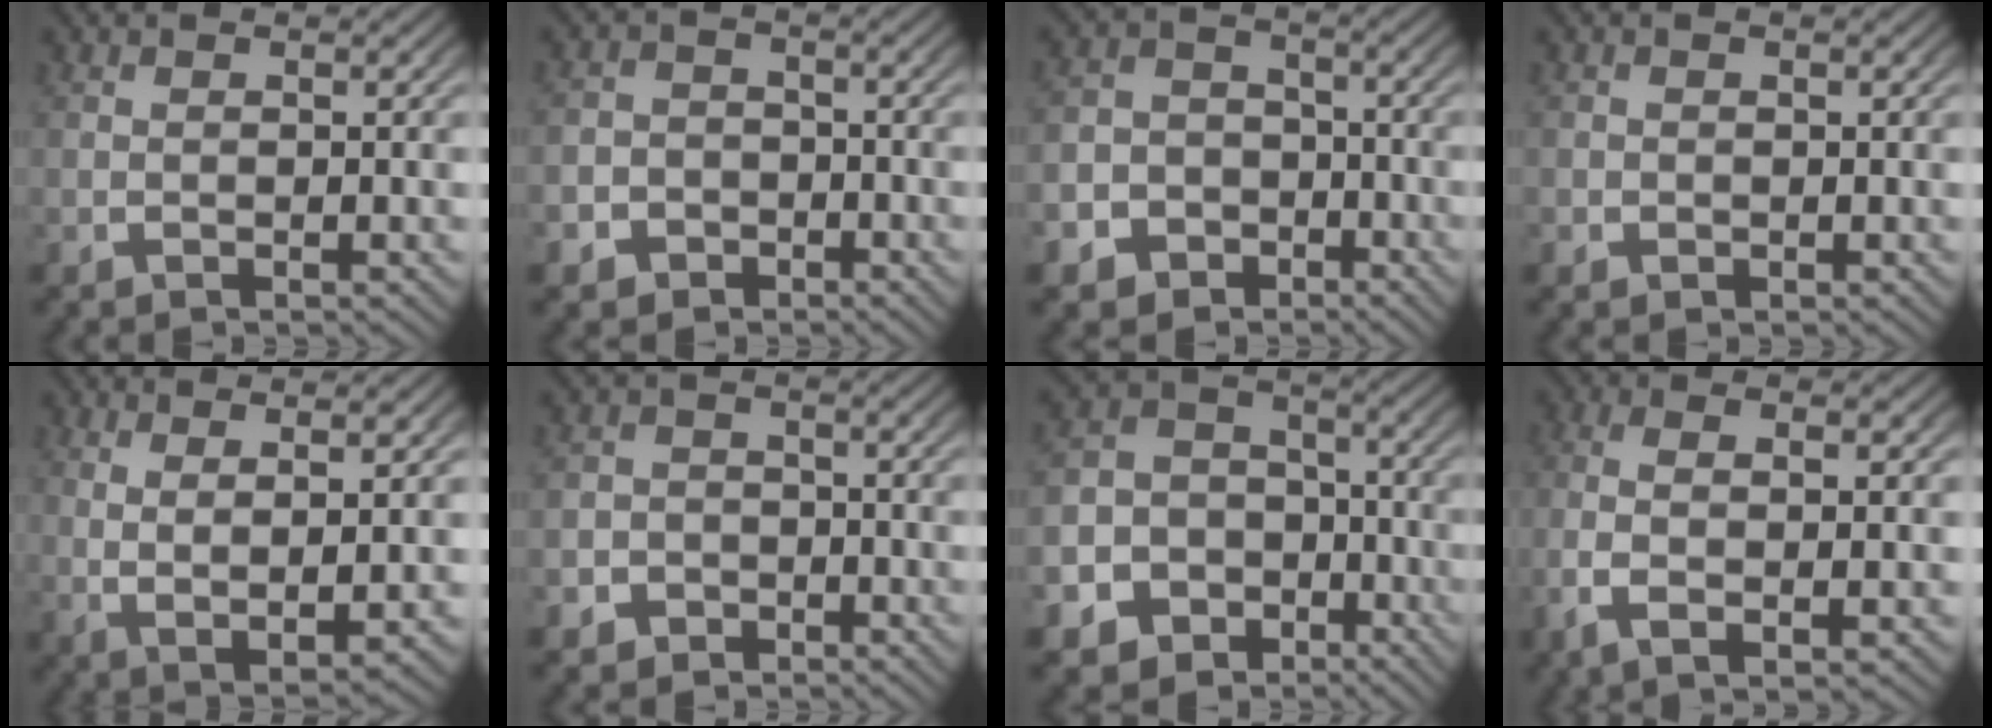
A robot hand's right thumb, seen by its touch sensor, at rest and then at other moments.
{"total": 4.3, "force": [-2.2, 3.7, 0.6], "torque": [-0.004, -0.015, -0.036]}
{"total": 9.9, "force": [-4.7, 8.4, 2.3], "torque": [-0.030, -0.032, -0.081]}
{"total": 0.9, "force": [-0.1, 0.9, 0.2], "torque": [0.000, -0.004, -0.003]}
{"total": 6.2, "force": [0.6, 3.1, 5.4], "torque": [-0.118, -0.022, 0.028]}
{"total": 3.8, "force": [-2.1, 3.1, 0.5], "torque": [0.000, -0.013, -0.036]}
{"total": 15.0, "force": [-6.7, 12.6, 4.7], "torque": [-0.094, -0.053, -0.115]}
{"total": 5.2, "force": [-0.5, 2.2, 4.7], "torque": [-0.113, -0.008, -0.001]}